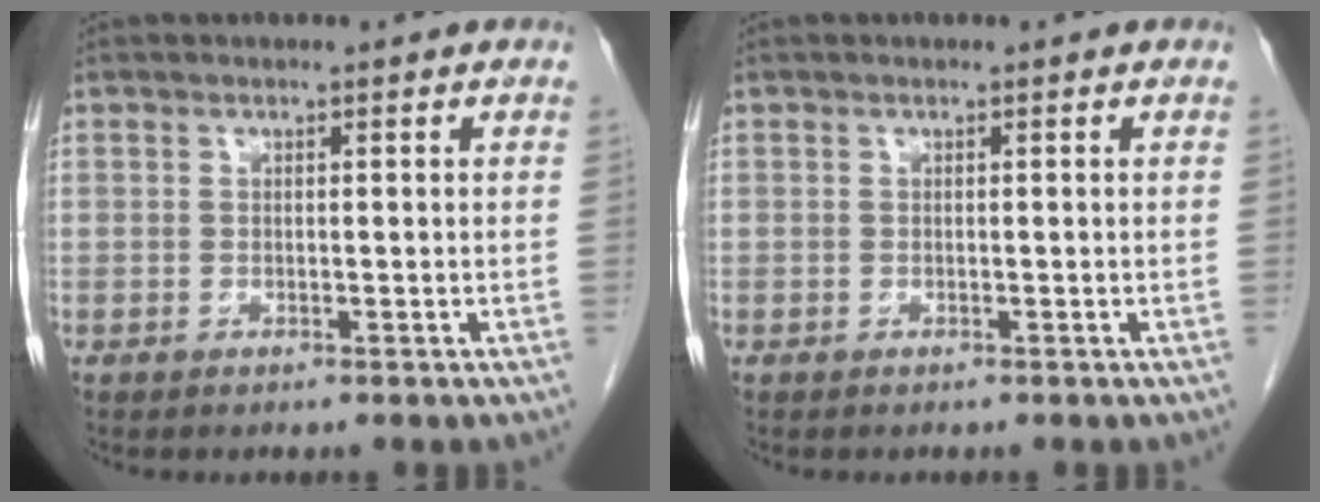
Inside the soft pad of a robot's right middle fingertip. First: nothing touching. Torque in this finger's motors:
{"motor_torque": [0.22, -0.02, -0.04, -0.01]}